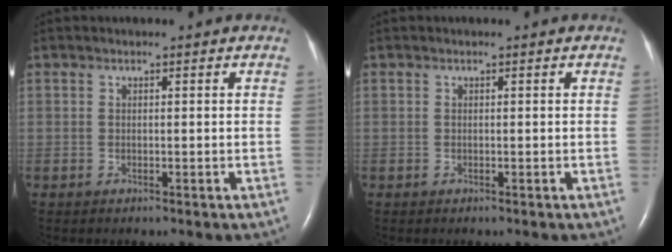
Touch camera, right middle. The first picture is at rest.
{"total": 0.0}